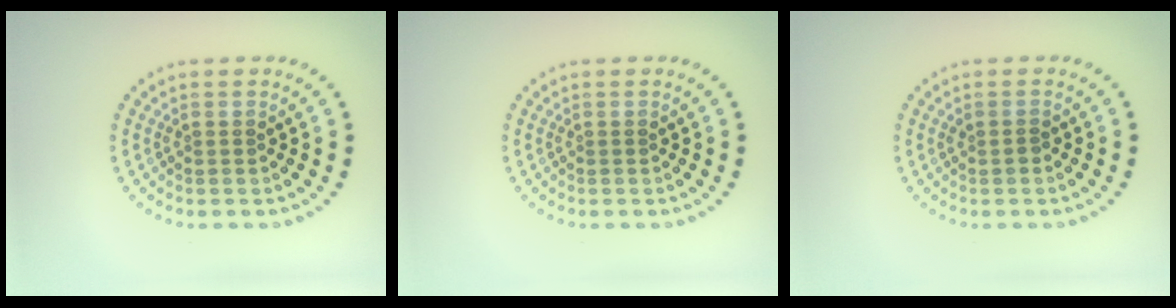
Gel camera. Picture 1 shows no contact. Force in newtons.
{"total": 0.0}
{"total": 0.7, "press": 0.7, "slide": 0.2}